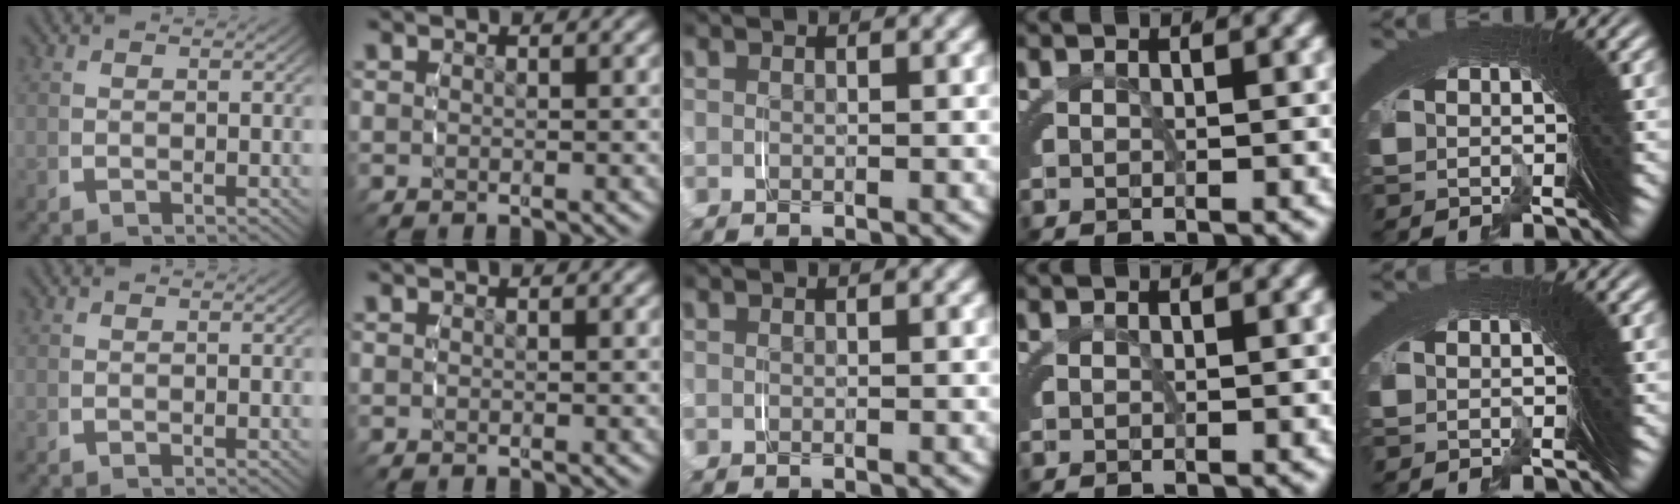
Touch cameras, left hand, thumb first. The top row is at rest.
{}